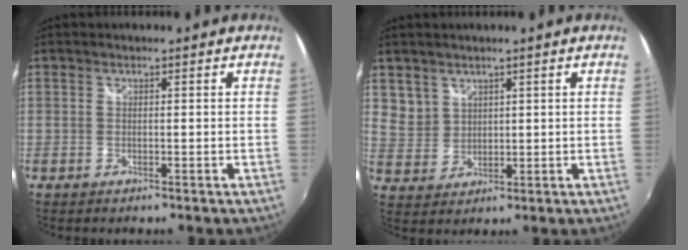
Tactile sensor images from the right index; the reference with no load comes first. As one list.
[{"total": 4.9, "force": [3.2, 3.7, 0.3], "torque": [0.005, 0.010, 0.072]}]